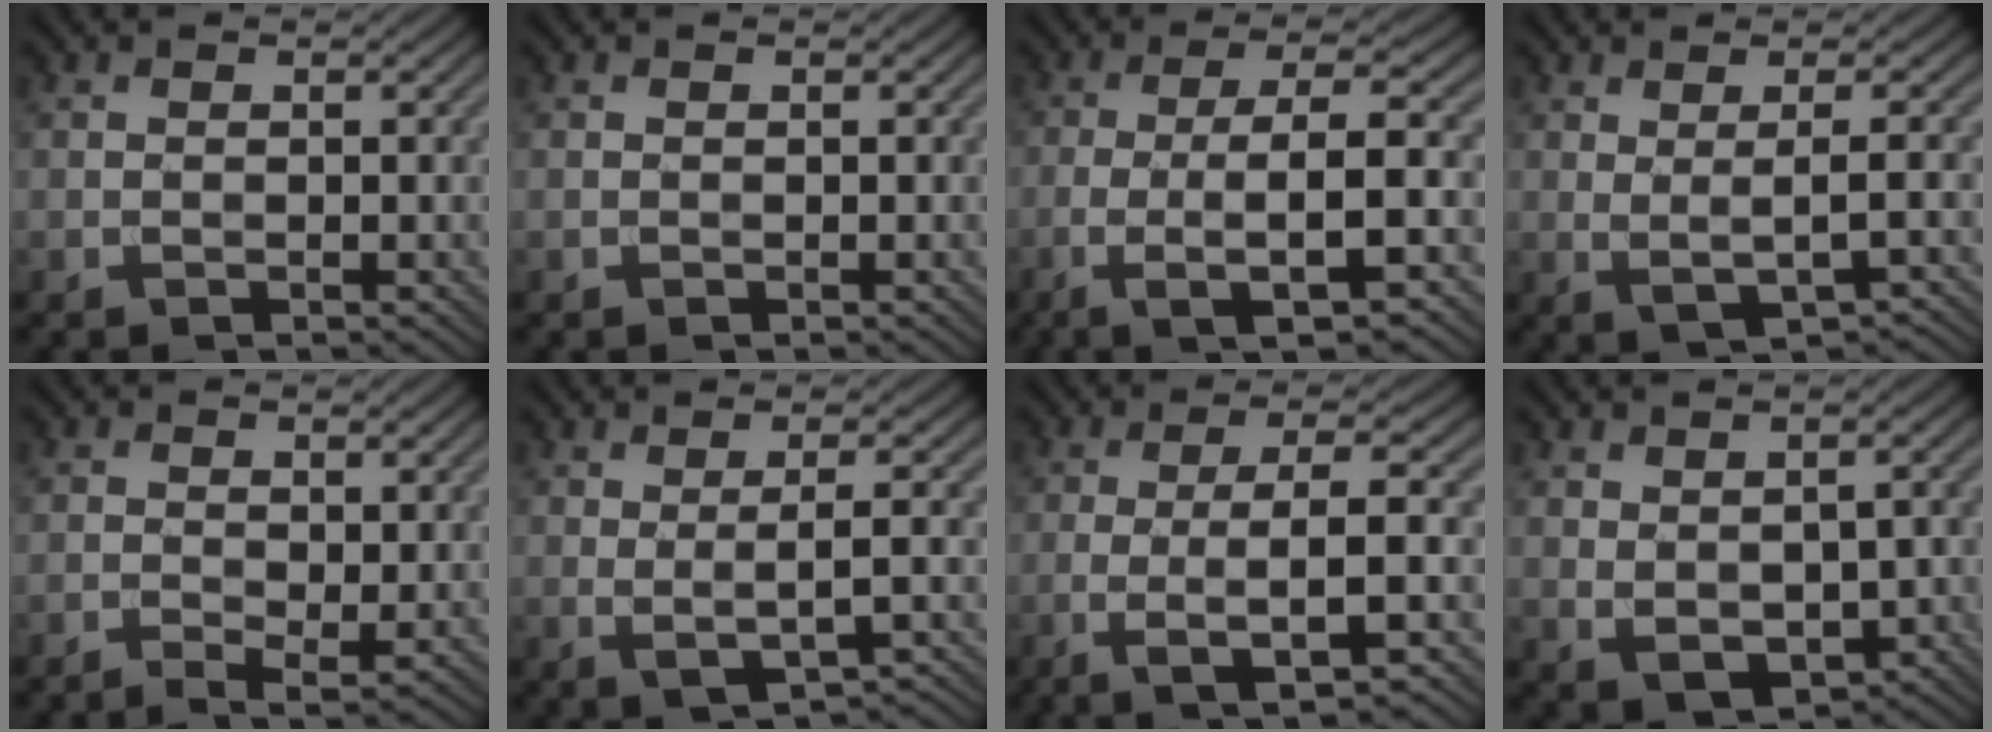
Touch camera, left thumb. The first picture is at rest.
{"total": 0.0}
{"total": 8.9, "force": [-2.8, 1.8, 8.3], "torque": [-0.135, 0.012, -0.059]}
{"total": 3.9, "force": [0.2, 0.9, 3.8], "torque": [-0.072, 0.011, 0.004]}
{"total": 2.1, "force": [-0.8, 0.6, 1.9], "torque": [-0.039, -0.004, -0.014]}
{"total": 4.1, "force": [-0.2, 0.9, 4.0], "torque": [-0.073, 0.006, -0.003]}
{"total": 7.4, "force": [-1.8, 1.4, 7.1], "torque": [-0.118, 0.010, -0.044]}
{"total": 5.6, "force": [-0.8, 3.7, 4.1], "torque": [-0.076, -0.021, 0.003]}